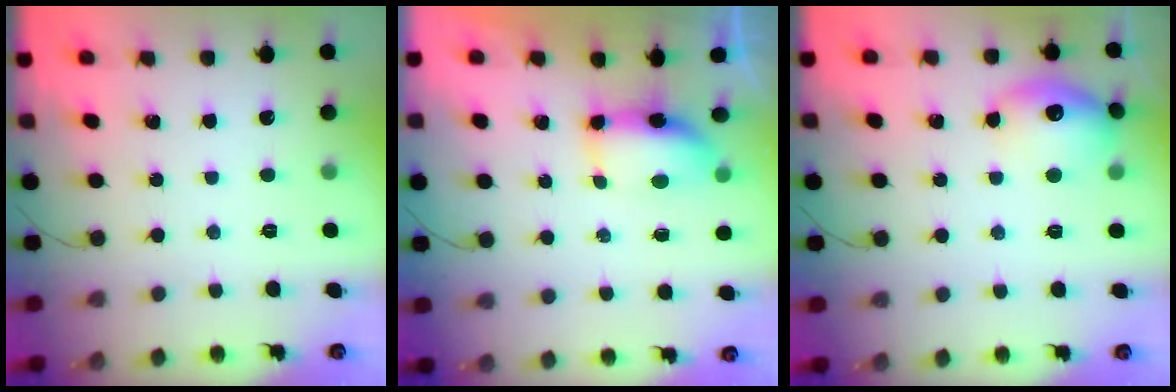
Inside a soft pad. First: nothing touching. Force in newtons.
{"total": 6.6, "press": 6.6, "slide": 0.4}
{"total": 14.1, "press": 14.1, "slide": 1.2}